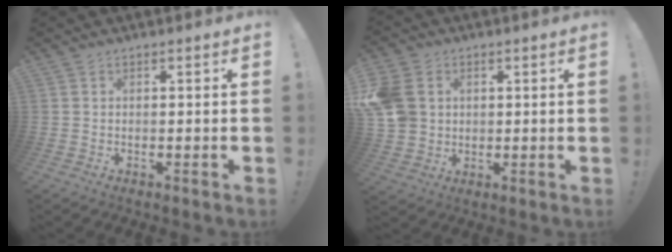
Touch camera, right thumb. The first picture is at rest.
{"total": 11.3, "force": [2.2, 9.6, 5.6], "torque": [-0.117, 0.005, 0.051]}